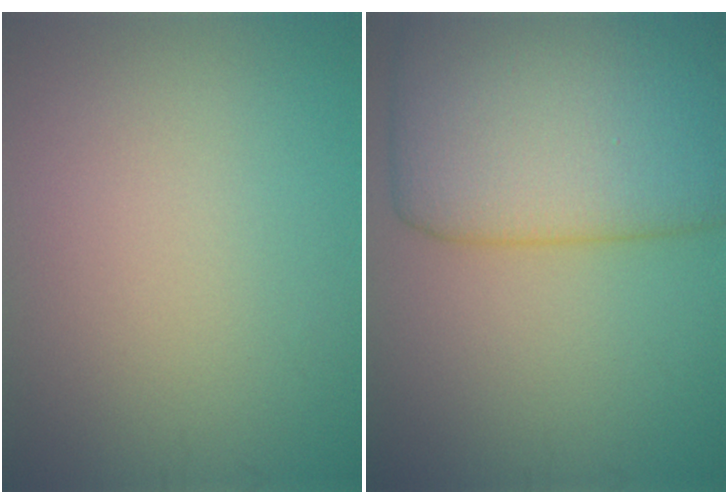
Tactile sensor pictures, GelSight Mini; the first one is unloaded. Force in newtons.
{"total": 11.6, "press": 11.6, "slide": 0.2}